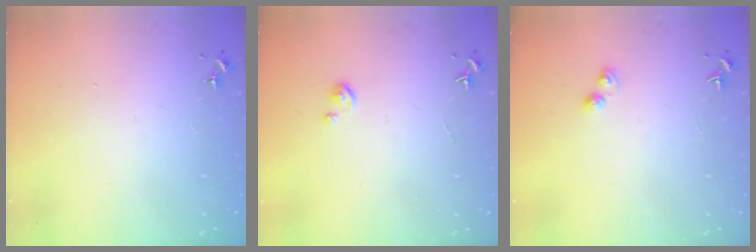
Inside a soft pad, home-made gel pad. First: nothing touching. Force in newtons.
{"total": 2.6, "press": 2.6, "slide": 0.3}
{"total": 4.1, "press": 4.0, "slide": 0.6}